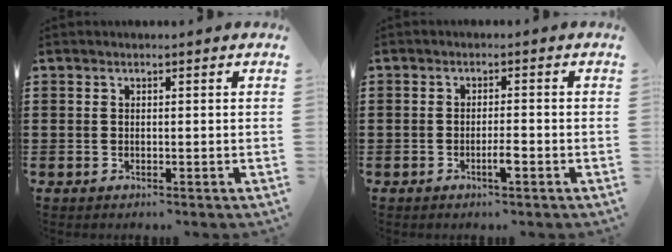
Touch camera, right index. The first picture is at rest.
{"total": 2.3, "force": [-1.2, 0.3, 2.0], "torque": [-0.035, 0.002, -0.021]}